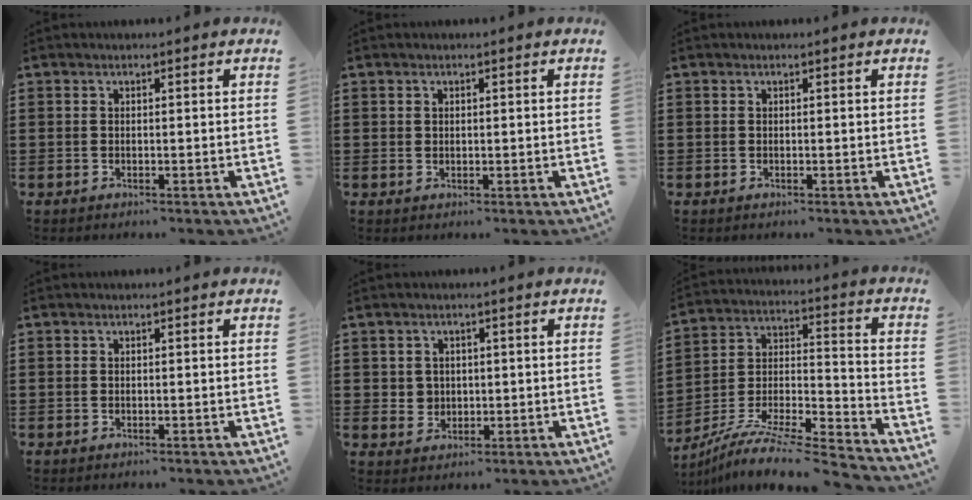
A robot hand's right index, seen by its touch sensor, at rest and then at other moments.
{"total": 0.6, "force": [0.3, 0.4, 0.1], "torque": [-0.002, 0.004, 0.007]}
{"total": 0.0}
{"total": 0.0}
{"total": 2.2, "force": [0.5, 2.1, 0.4], "torque": [-0.018, 0.011, 0.007]}
{"total": 9.2, "force": [-8.1, 0.9, 4.2], "torque": [-0.072, 0.004, -0.162]}